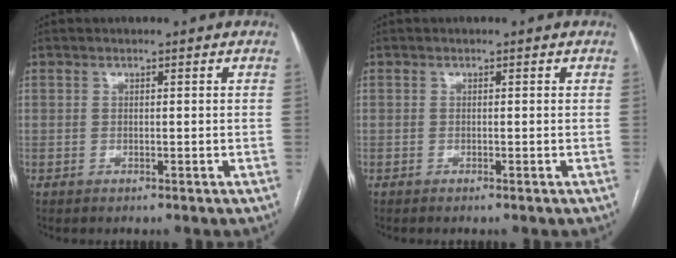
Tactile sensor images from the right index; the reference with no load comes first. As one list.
[{"total": 0.0}]